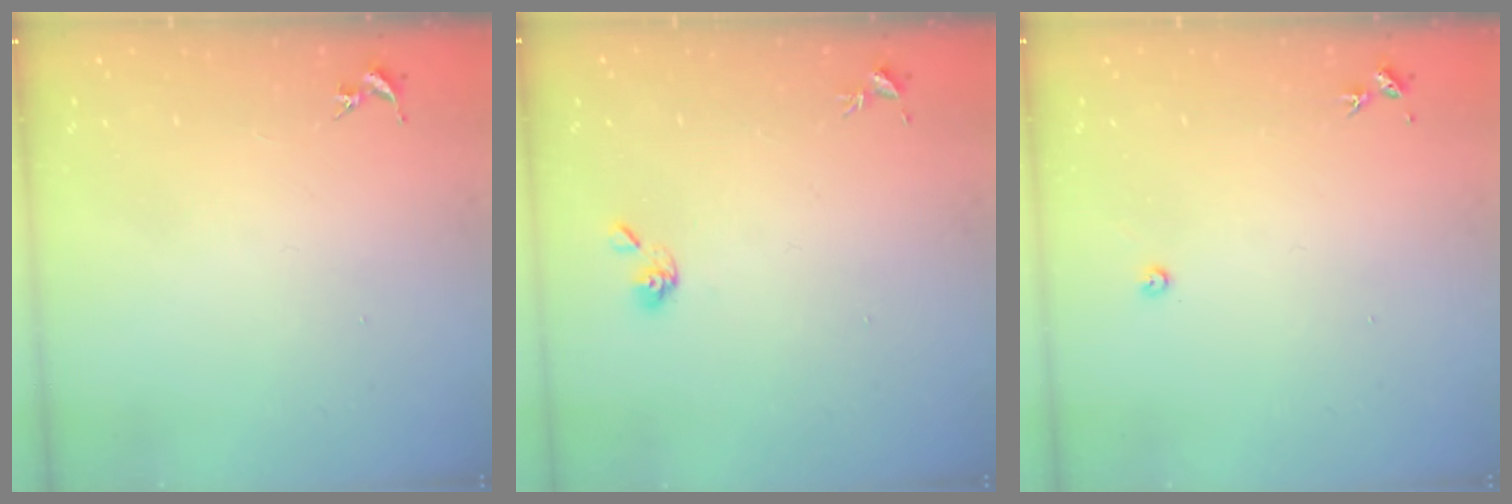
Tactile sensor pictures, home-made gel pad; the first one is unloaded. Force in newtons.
{"total": 5.2, "press": 5.1, "slide": 0.7}
{"total": 2.4, "press": 2.4, "slide": 0.3}